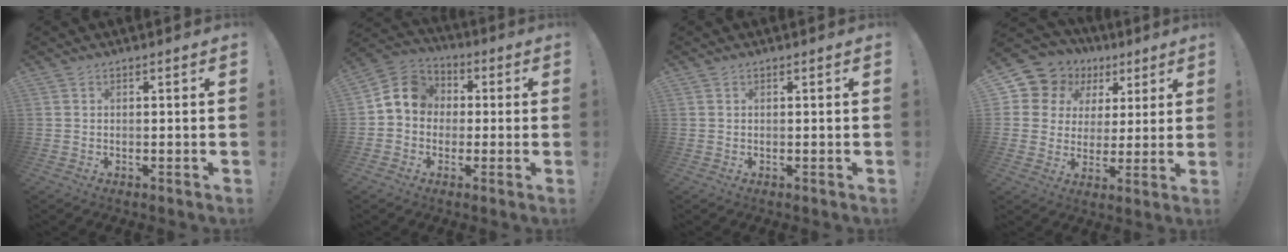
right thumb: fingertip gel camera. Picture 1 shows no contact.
{"total": 10.1, "force": [1.1, 8.9, 4.8], "torque": [-0.065, 0.018, 0.030]}
{"total": 0.0}
{"total": 10.7, "force": [5.6, 8.7, 3.0], "torque": [-0.055, -0.039, 0.114]}